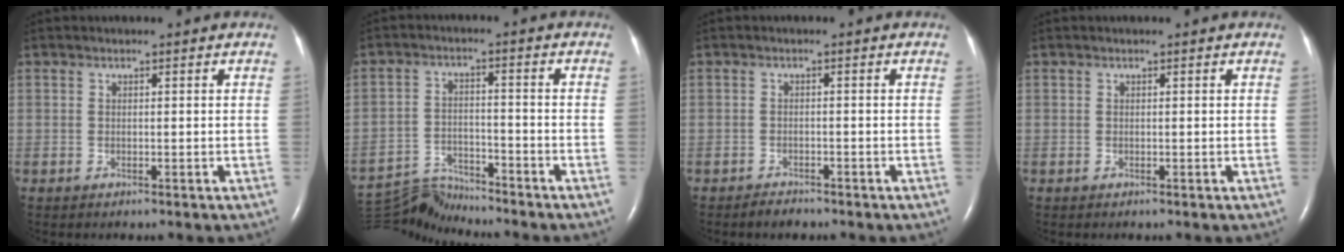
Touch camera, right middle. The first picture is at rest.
{"total": 7.4, "force": [-7.3, -0.4, -1.1], "torque": [0.005, 0.005, -0.130]}
{"total": 1.7, "force": [-1.5, 0.6, 0.6], "torque": [-0.018, -0.003, -0.022]}
{"total": 0.0}